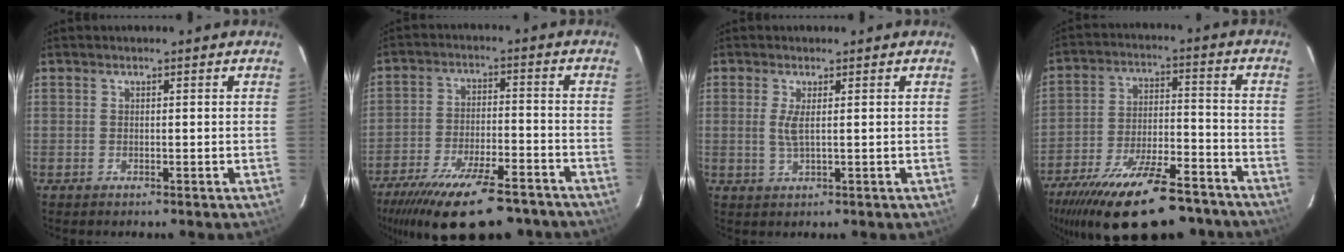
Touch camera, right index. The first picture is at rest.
{"total": 22.0, "force": [-17.2, 6.5, 12.0], "torque": [-0.231, -0.036, -0.255]}
{"total": 2.6, "force": [0.4, 0.4, 2.5], "torque": [-0.052, -0.005, 0.007]}
{"total": 25.4, "force": [-19.8, 8.1, 13.7], "torque": [-0.254, -0.030, -0.290]}